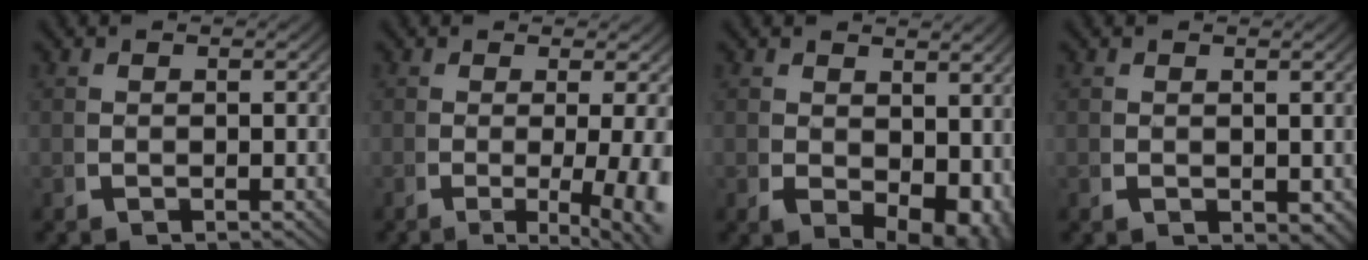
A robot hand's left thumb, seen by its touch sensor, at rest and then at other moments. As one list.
[{"total": 6.2, "force": [-1.6, 2.0, 5.7], "torque": [-0.086, -0.019, -0.019]}, {"total": 5.5, "force": [-0.5, 3.6, 4.1], "torque": [-0.065, -0.038, 0.017]}, {"total": 1.2, "force": [0.1, 0.9, 0.8], "torque": [-0.006, -0.011, 0.012]}]